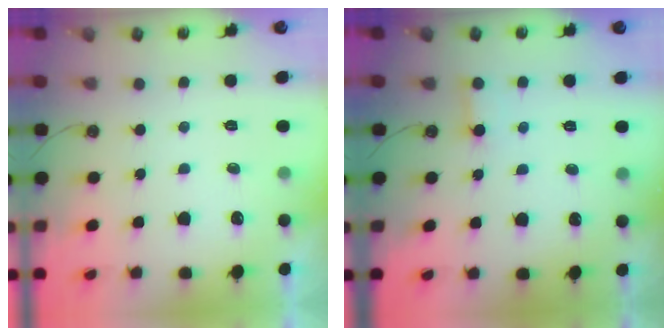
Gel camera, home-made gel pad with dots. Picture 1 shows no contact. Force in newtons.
{"total": 2.2, "press": 2.2, "slide": 0.1}